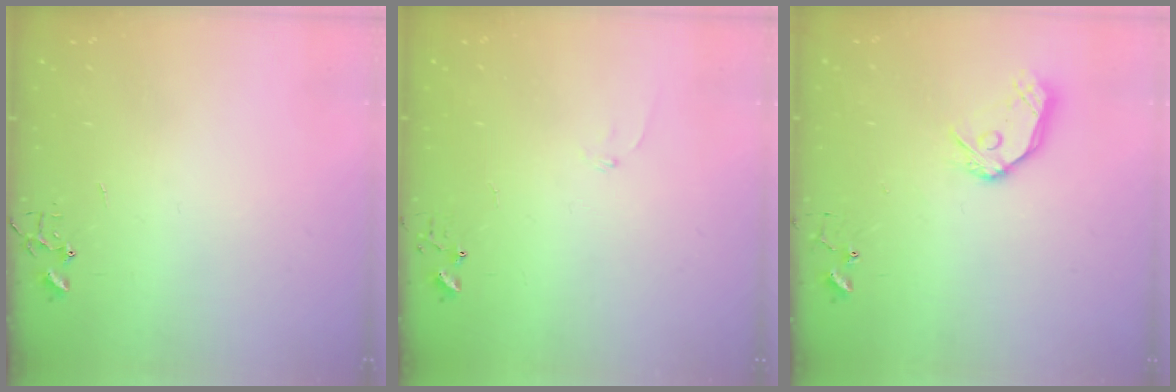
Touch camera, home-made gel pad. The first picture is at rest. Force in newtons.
{"total": 5.5, "press": 5.5, "slide": 0.6}
{"total": 12.1, "press": 12.0, "slide": 1.3}